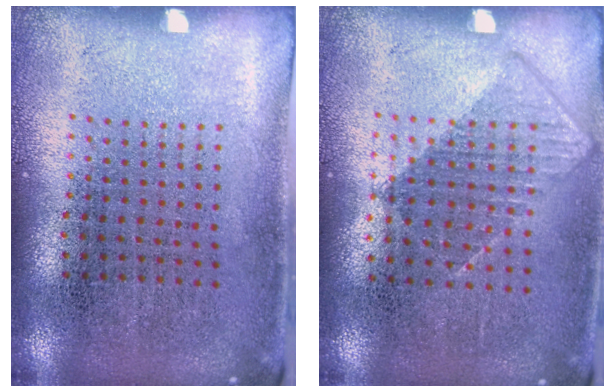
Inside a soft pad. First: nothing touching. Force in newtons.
{"total": 0.8, "press": 0.8, "slide": 0.3}